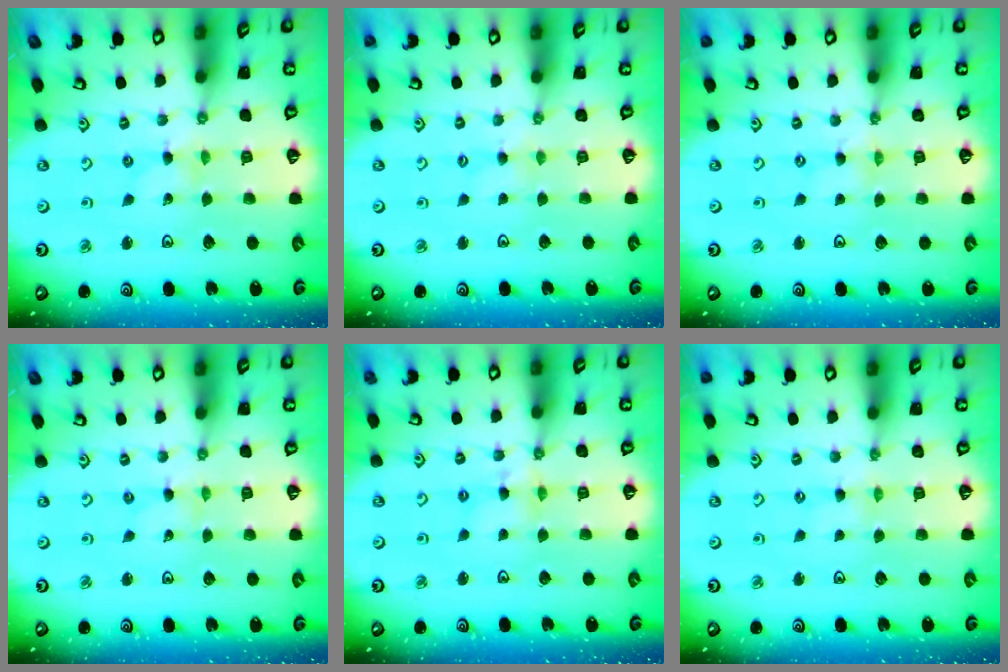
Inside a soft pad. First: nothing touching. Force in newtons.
{"total": 1.3, "press": 1.3, "slide": 0.3}
{"total": 0.0}
{"total": 0.0}
{"total": 5.0, "press": 5.0, "slide": 0.4}
{"total": 1.1, "press": 1.1, "slide": 0.2}